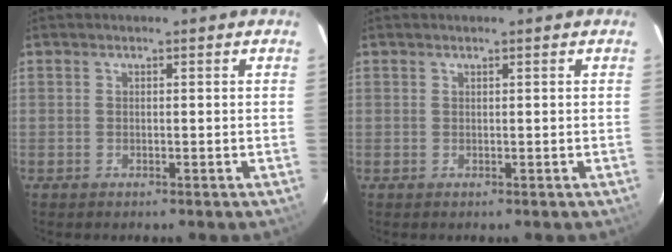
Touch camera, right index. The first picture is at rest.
{"total": 0.0}